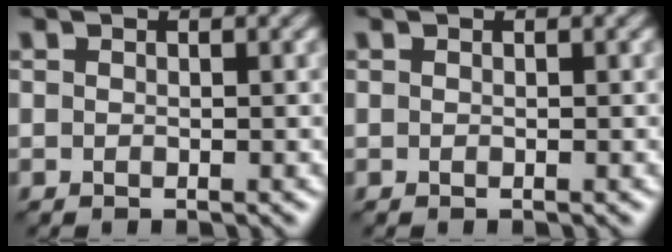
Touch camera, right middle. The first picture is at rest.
{"total": 0.0}